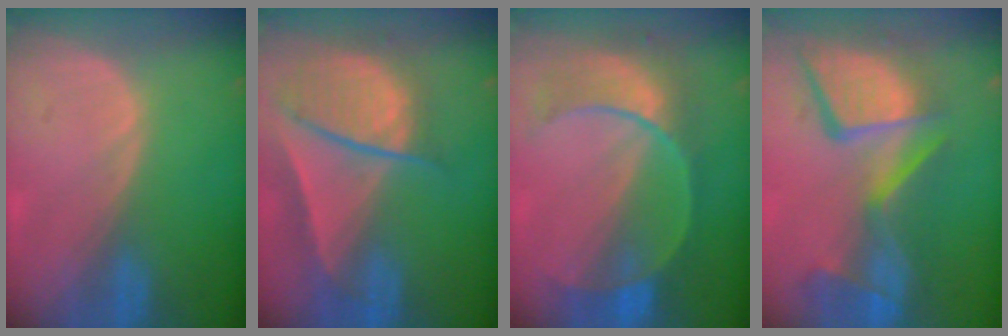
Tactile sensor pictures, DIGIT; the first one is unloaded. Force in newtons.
{"total": 9.7, "press": 8.3, "slide": 5.1}
{"total": 8.9, "press": 8.2, "slide": 3.5}
{"total": 13.8, "press": 11.2, "slide": 8.1}